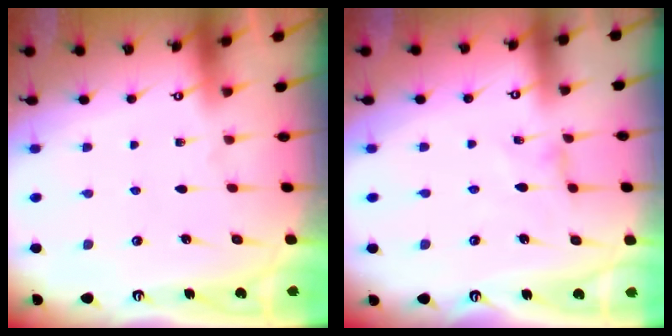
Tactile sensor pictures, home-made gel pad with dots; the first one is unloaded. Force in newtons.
{"total": 0.0}